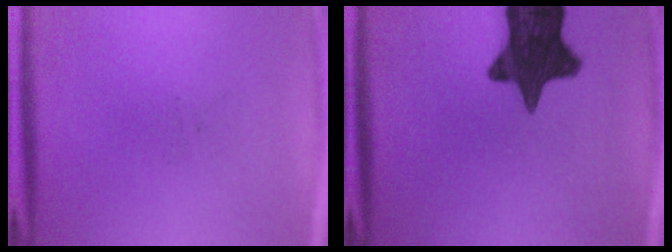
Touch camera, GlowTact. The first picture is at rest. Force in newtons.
{"total": 13.8}